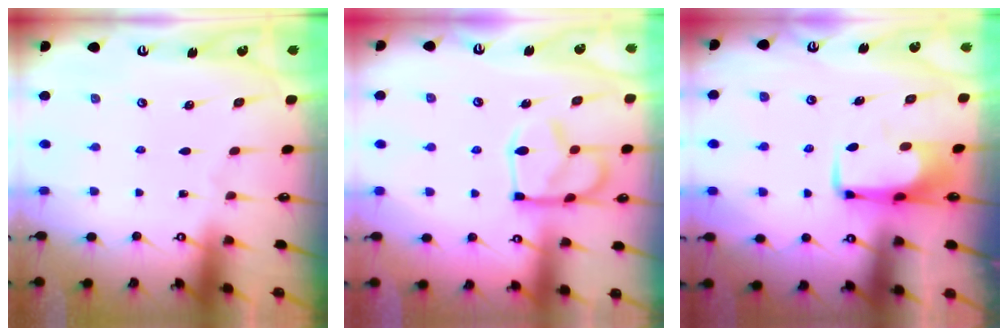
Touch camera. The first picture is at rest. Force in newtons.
{"total": 12.8, "press": 12.8, "slide": 1.1}
{"total": 5.5, "press": 5.3, "slide": 1.3}